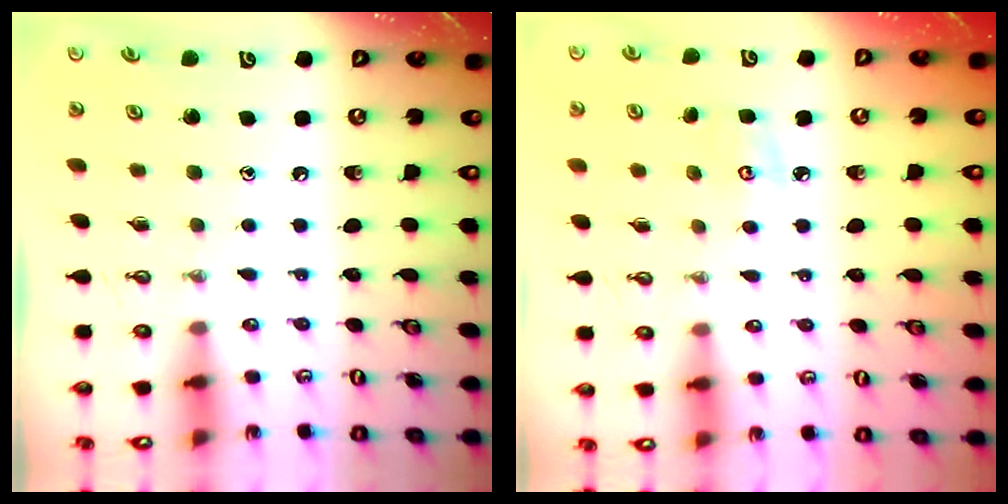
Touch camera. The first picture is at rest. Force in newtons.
{"total": 4.4, "press": 4.3, "slide": 0.4}